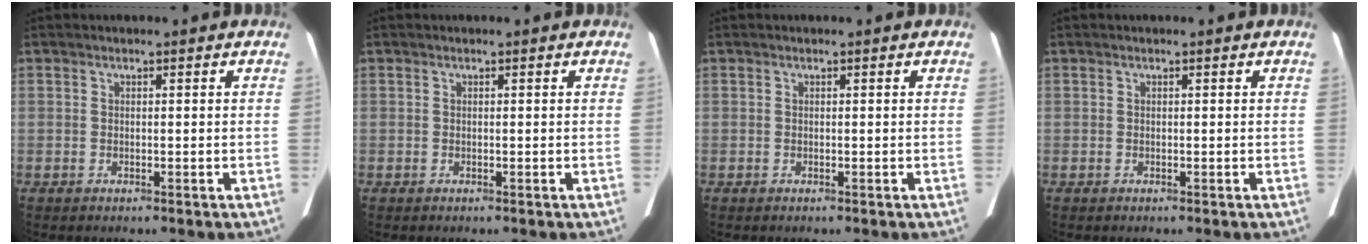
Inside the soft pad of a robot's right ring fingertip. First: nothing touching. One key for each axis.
{"total": 0.0}
{"total": 0.0}
{"total": 0.0}